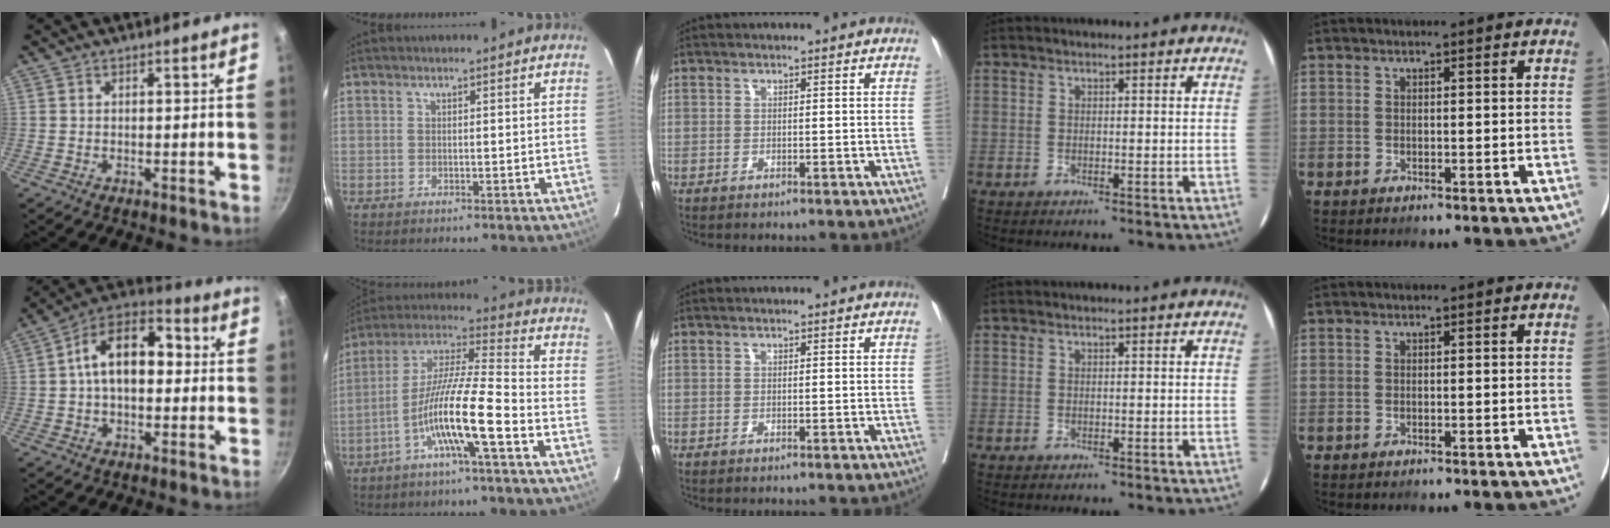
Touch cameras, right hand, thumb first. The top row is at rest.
{"thumb": {"total": 13.9, "force": [1.3, 8.4, 11.0], "torque": [-0.162, 0.037, 0.006]}, "index": {"total": 12.7, "force": [-5.1, 0.1, 11.6], "torque": [-0.227, 0.009, -0.098]}}